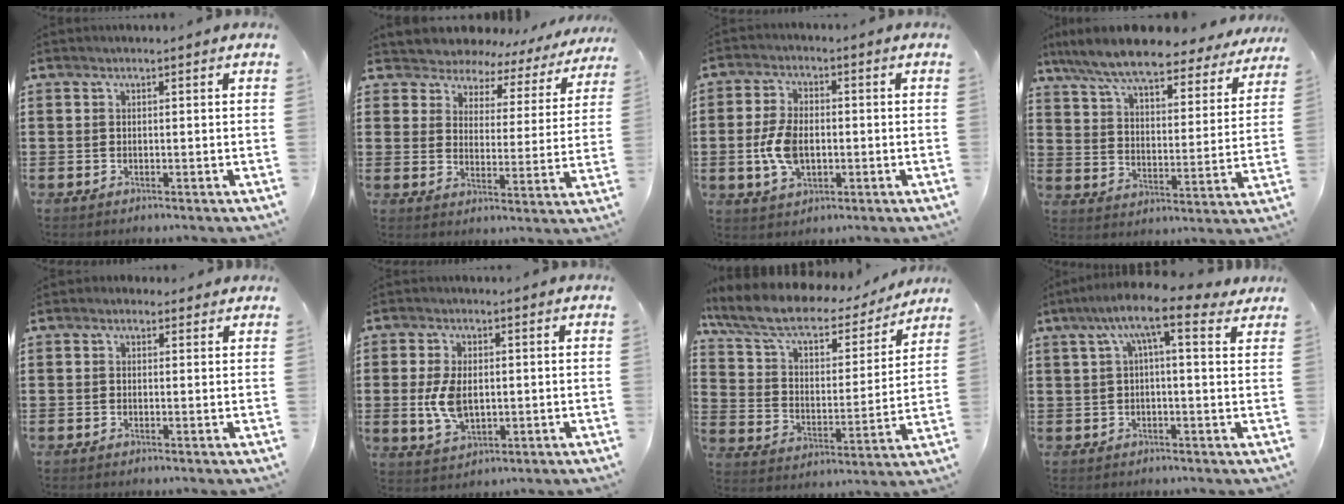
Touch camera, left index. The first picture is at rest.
{"total": 4.4, "force": [4.2, 1.3, -0.1], "torque": [-0.030, -0.030, 0.069]}
{"total": 7.0, "force": [-0.7, 4.2, 5.5], "torque": [-0.134, 0.000, -0.019]}
{"total": 9.4, "force": [8.3, 1.1, 4.2], "torque": [-0.118, -0.042, 0.143]}
{"total": 1.1, "force": [0.7, 0.8, 0.4], "torque": [-0.002, 0.002, 0.011]}
{"total": 6.6, "force": [0.0, 3.9, 5.3], "torque": [-0.130, 0.000, -0.005]}
{"total": 8.4, "force": [6.5, 2.9, 4.5], "torque": [-0.113, -0.035, 0.112]}
{"total": 8.3, "force": [4.3, 1.6, 7.0], "torque": [-0.138, -0.005, 0.070]}